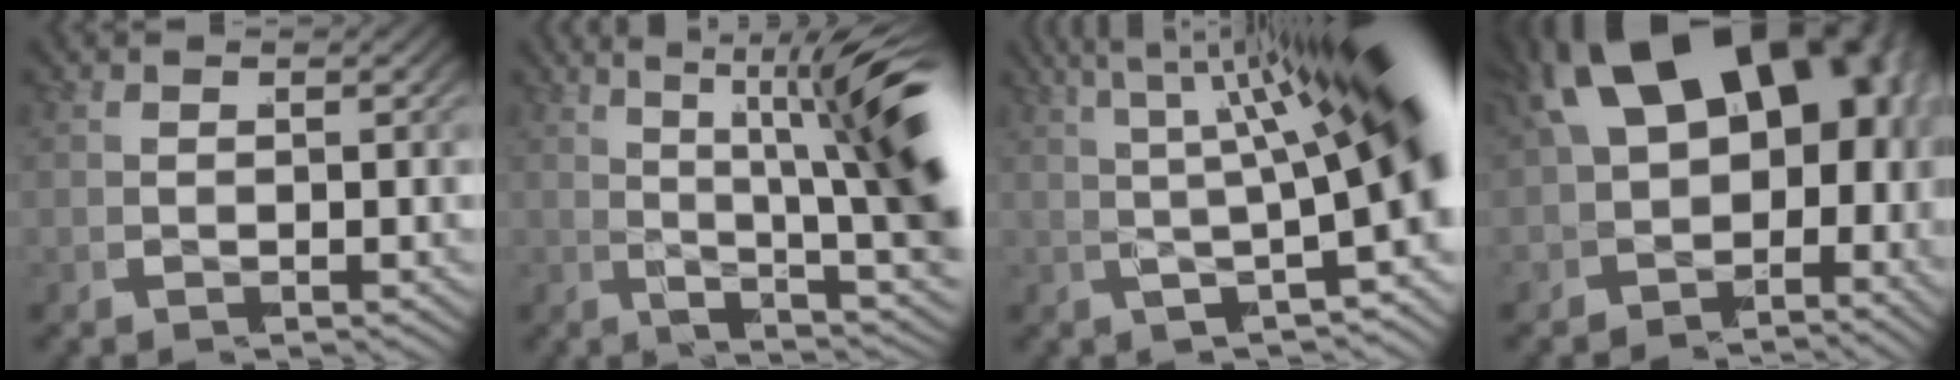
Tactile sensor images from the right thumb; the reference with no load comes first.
{"total": 11.7, "force": [0.2, 5.3, 10.4], "torque": [-0.141, -0.016, -0.002]}
{"total": 11.1, "force": [1.3, 4.4, 10.1], "torque": [-0.117, 0.026, 0.007]}
{"total": 15.0, "force": [0.2, 10.8, 10.4], "torque": [-0.183, -0.026, -0.008]}